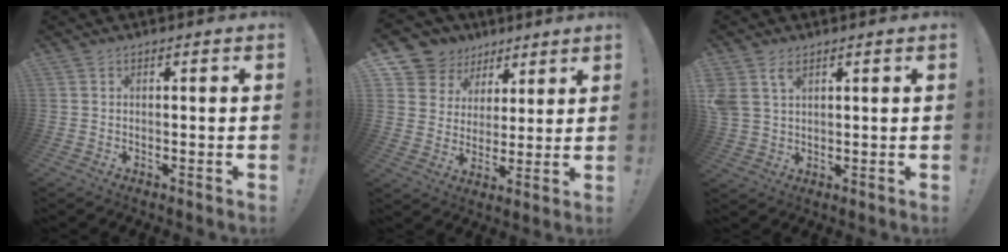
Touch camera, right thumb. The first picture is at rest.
{"total": 9.9, "force": [5.6, 8.0, 1.5], "torque": [-0.035, -0.042, 0.118]}
{"total": 4.8, "force": [2.6, 3.0, 2.6], "torque": [-0.045, -0.009, 0.051]}